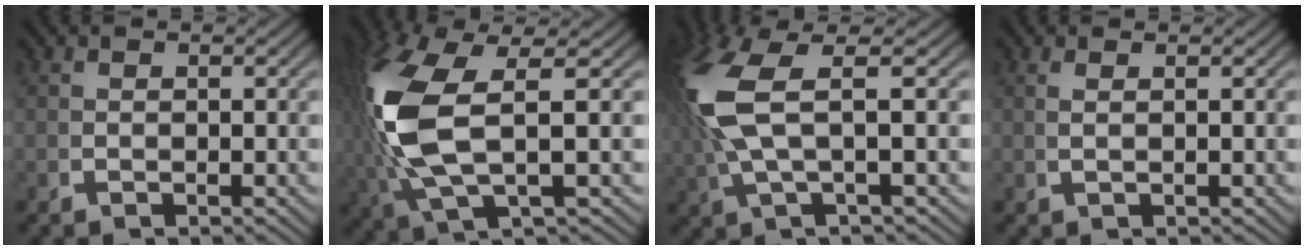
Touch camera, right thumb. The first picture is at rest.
{"total": 10.7, "force": [0.8, 4.9, 9.4], "torque": [-0.227, -0.009, 0.028]}
{"total": 8.6, "force": [1.6, 3.7, 7.6], "torque": [-0.181, 0.001, 0.035]}
{"total": 1.0, "force": [0.6, -0.5, 0.6], "torque": [-0.013, 0.004, 0.013]}